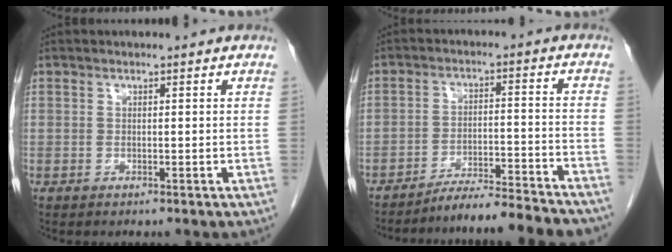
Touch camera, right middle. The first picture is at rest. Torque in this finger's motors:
{"motor_torque": [1.10, -1.03, 0.17, 0.03]}